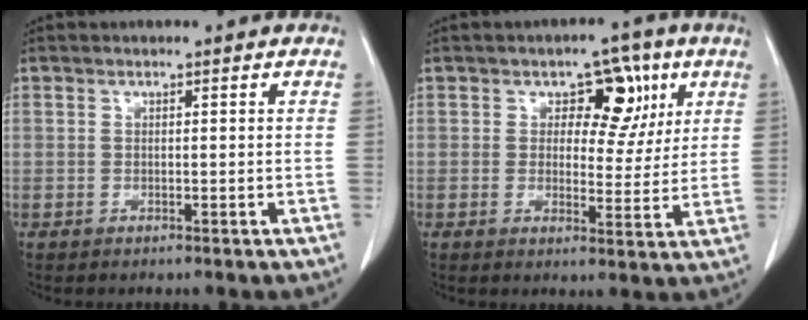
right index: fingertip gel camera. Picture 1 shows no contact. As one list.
[{"total": 7.4, "force": [2.9, 4.6, 4.9], "torque": [-0.048, 0.014, 0.040]}]